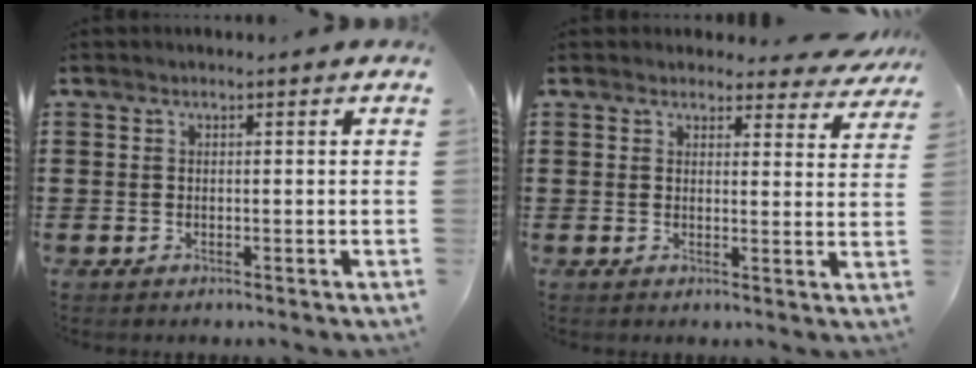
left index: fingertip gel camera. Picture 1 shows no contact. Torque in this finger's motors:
{"motor_torque": [1.87, -0.26, 0.06, 0.04]}